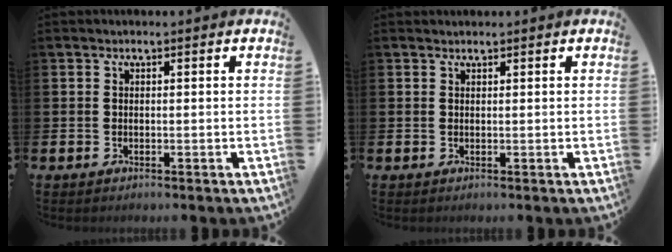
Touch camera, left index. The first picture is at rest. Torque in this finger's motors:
{"motor_torque": [0.03, -0.24, -0.05, 0.00]}